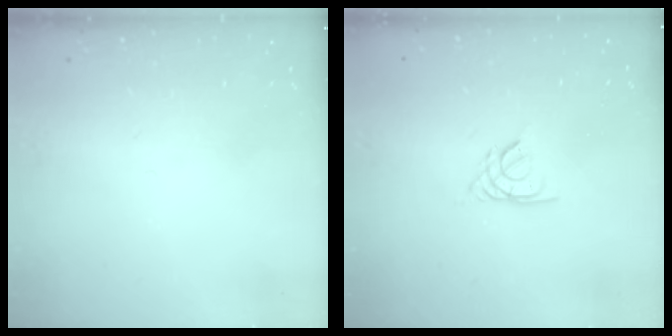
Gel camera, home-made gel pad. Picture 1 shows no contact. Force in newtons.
{"total": 2.2, "press": 2.1, "slide": 0.5}